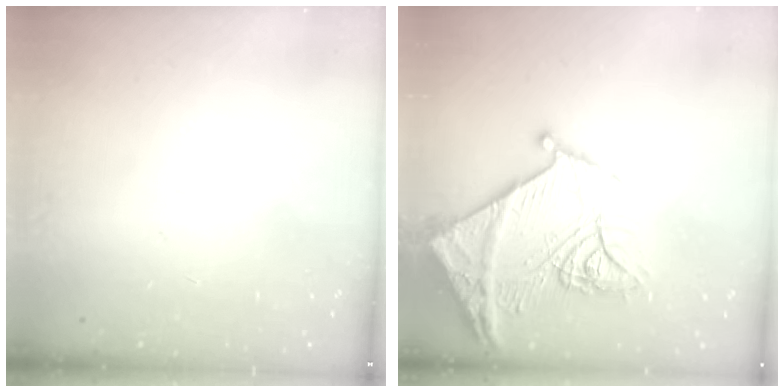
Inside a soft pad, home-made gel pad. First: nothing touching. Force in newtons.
{"total": 19.8, "press": 19.7, "slide": 2.1}